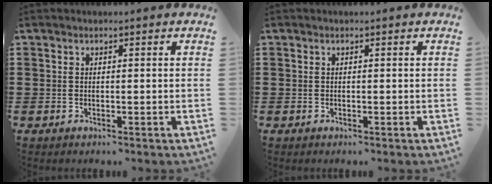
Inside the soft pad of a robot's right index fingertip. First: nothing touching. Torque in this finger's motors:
{"motor_torque": [1.45, 0.69, 0.00, -0.01]}